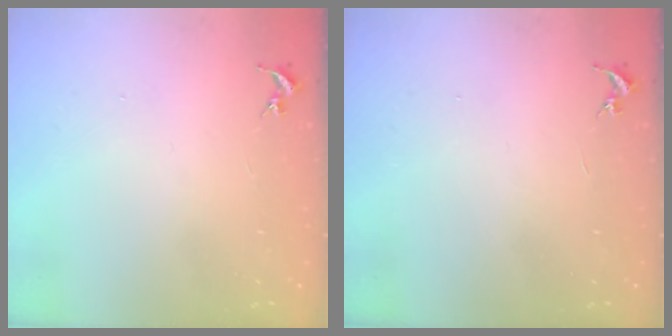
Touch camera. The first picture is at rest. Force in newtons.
{"total": 0.0}